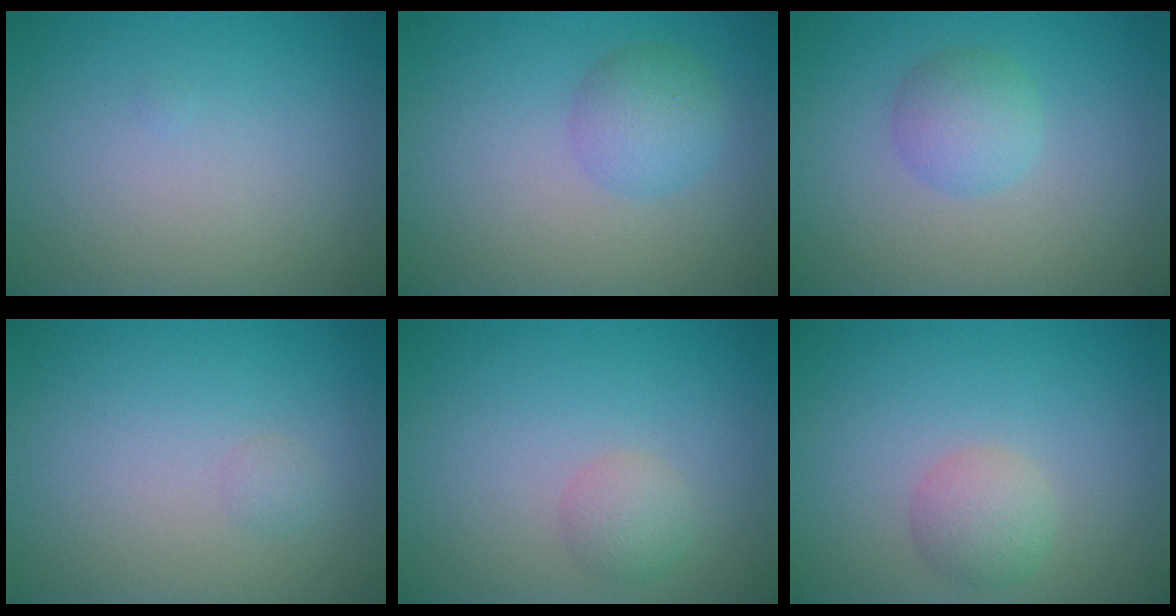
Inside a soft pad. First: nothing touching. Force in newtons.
{"total": 2.9, "press": 2.9, "slide": 0.1}
{"total": 2.6, "press": 2.6, "slide": 0.1}
{"total": 0.7, "press": 0.7, "slide": 0.0}
{"total": 1.8, "press": 1.8, "slide": 0.1}
{"total": 2.3, "press": 2.3, "slide": 0.2}